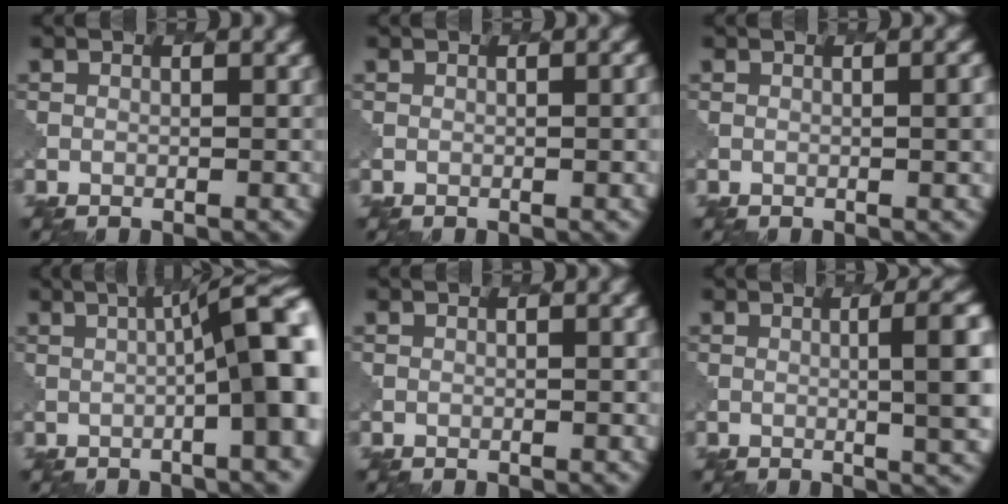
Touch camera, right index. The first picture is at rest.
{"total": 1.0, "force": [-0.1, -0.1, 1.0], "torque": [-0.009, 0.001, -0.001]}
{"total": 2.0, "force": [0.1, 0.3, 1.9], "torque": [-0.017, 0.002, 0.000]}
{"total": 10.3, "force": [0.5, 1.9, 10.1], "torque": [-0.103, 0.018, 0.002]}
{"total": 0.6, "force": [0.1, -0.1, 0.6], "torque": [-0.002, 0.000, -0.002]}
{"total": 7.3, "force": [0.5, 2.2, 6.9], "torque": [-0.057, 0.005, 0.008]}